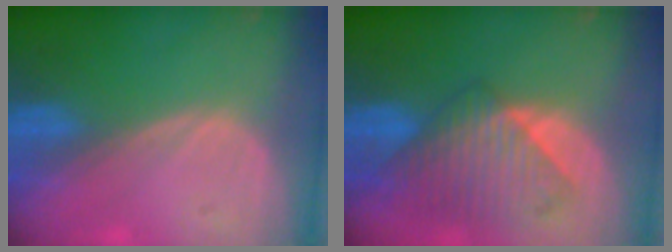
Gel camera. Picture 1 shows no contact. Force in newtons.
{"total": 9.0, "press": 8.1, "slide": 3.9}